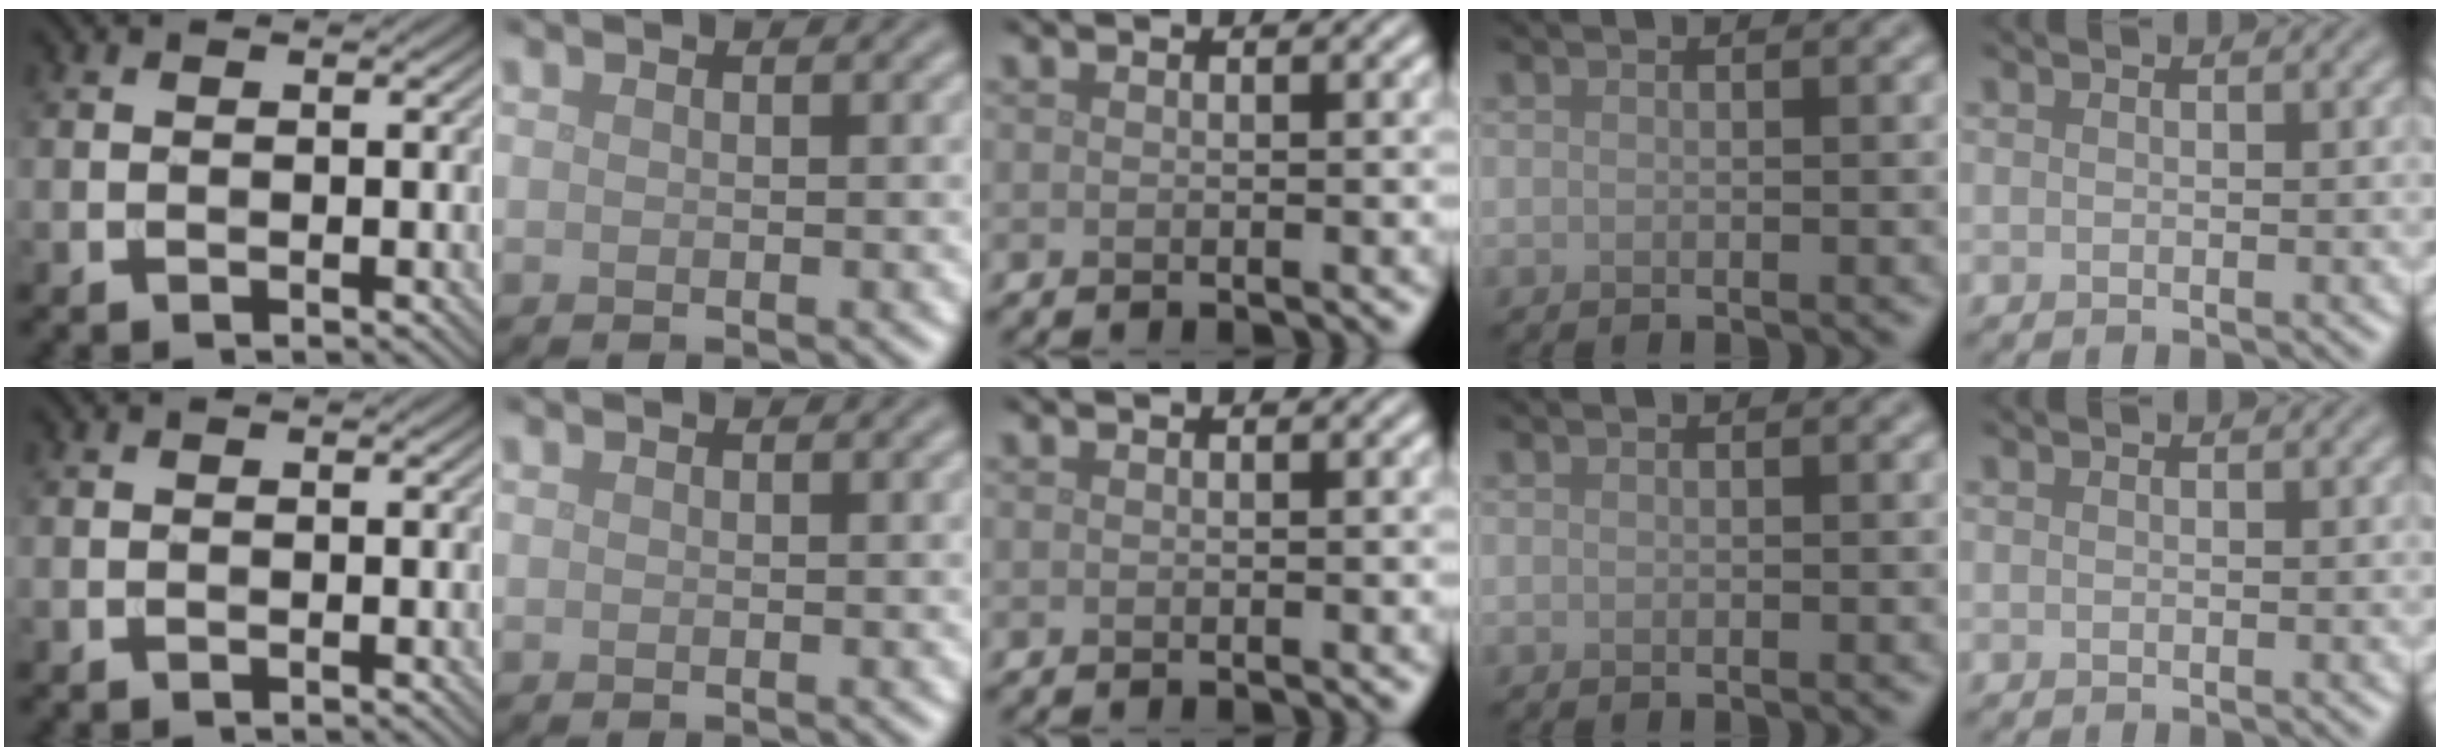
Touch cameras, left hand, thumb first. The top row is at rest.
{}